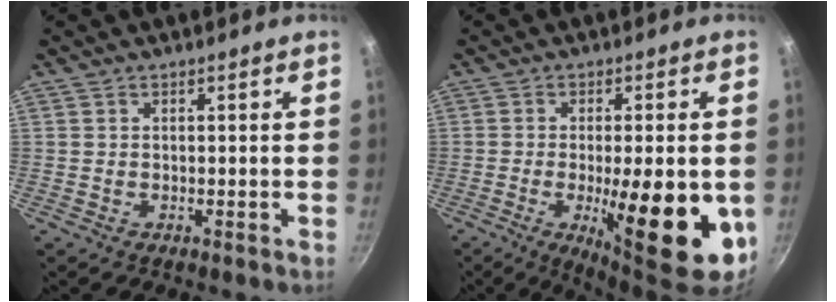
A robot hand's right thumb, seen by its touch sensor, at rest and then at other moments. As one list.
[{"total": 17.4, "force": [-4.1, 5.1, 16.2], "torque": [-0.214, -0.001, -0.049]}]